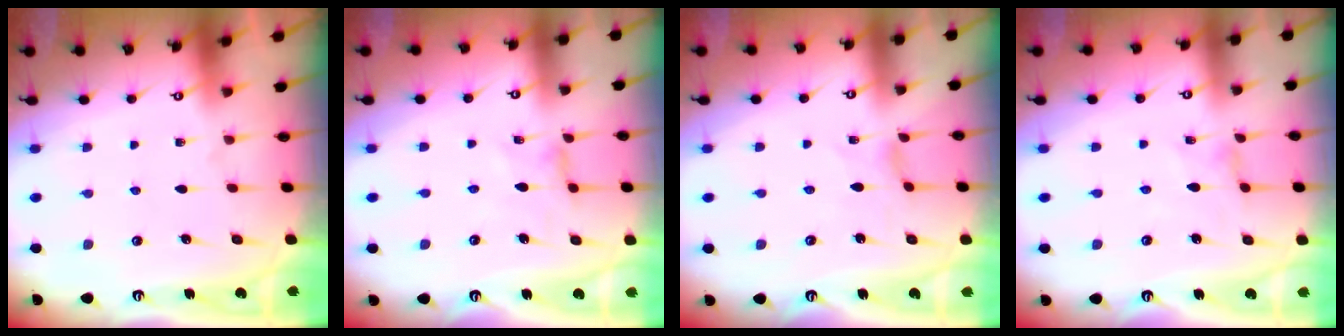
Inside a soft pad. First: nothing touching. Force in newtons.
{"total": 2.0, "press": 1.9, "slide": 0.4}
{"total": 0.6, "press": 0.6, "slide": 0.2}
{"total": 0.0}